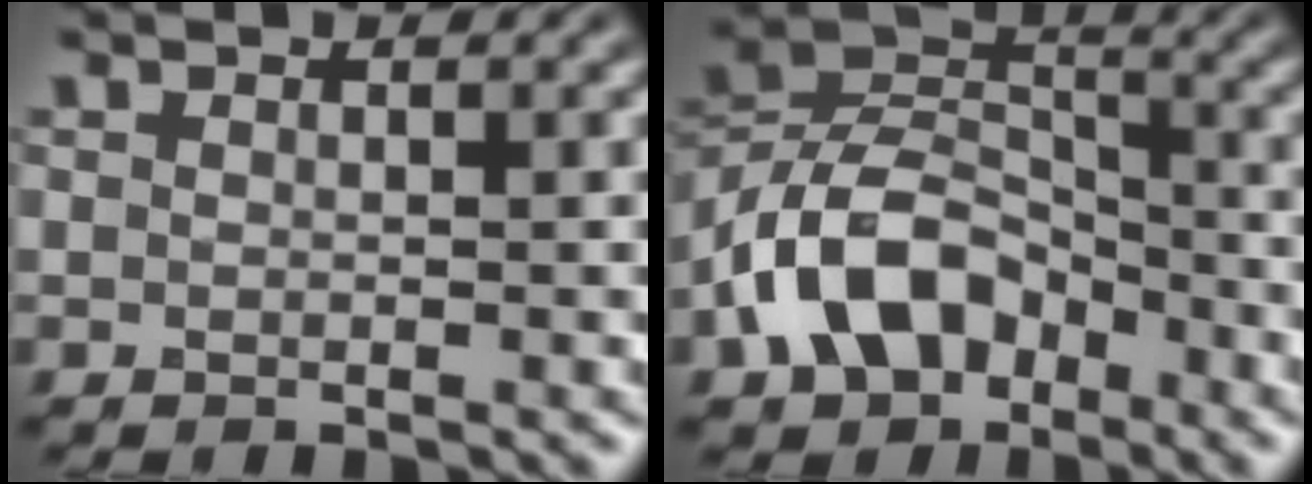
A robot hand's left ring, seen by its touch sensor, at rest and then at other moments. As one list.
[{"total": 8.3, "force": [-4.2, 5.4, 4.6], "torque": [-0.085, 0.010, -0.099]}]